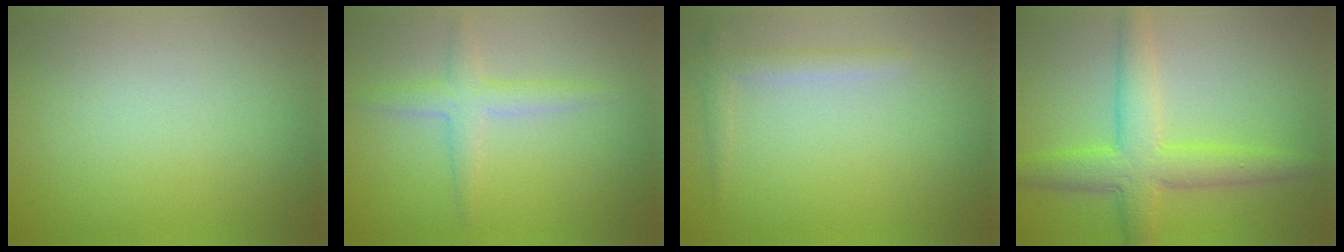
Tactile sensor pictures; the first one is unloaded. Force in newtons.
{"total": 2.5, "press": 2.5, "slide": 0.1}
{"total": 1.7, "press": 1.6, "slide": 0.1}
{"total": 5.5, "press": 5.5, "slide": 0.0}